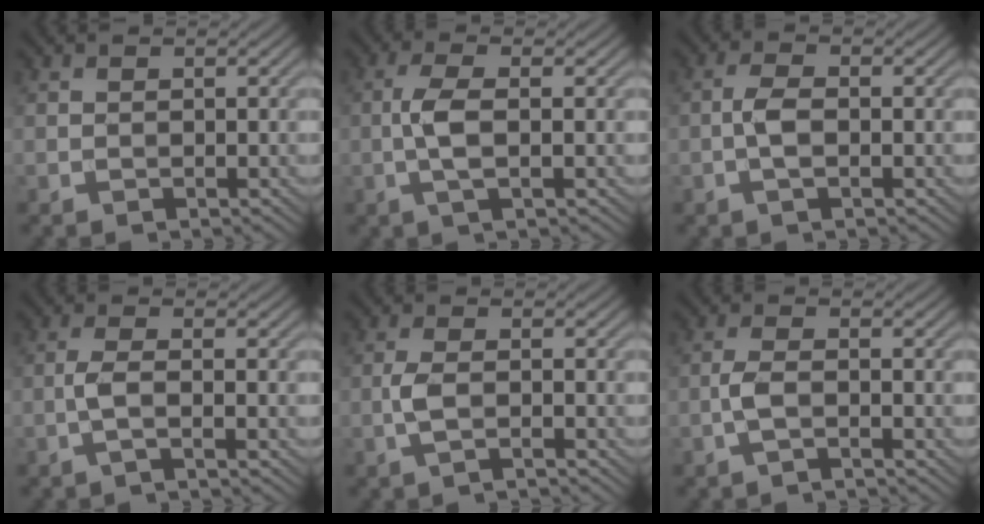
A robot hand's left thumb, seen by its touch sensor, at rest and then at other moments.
{"total": 4.1, "force": [-0.5, 1.0, 3.9], "torque": [-0.090, 0.004, -0.016]}
{"total": 2.9, "force": [-0.7, 1.0, 2.6], "torque": [-0.058, 0.004, -0.019]}
{"total": 2.5, "force": [-0.9, 0.3, 2.3], "torque": [-0.053, 0.006, -0.028]}
{"total": 2.8, "force": [-1.1, 0.7, 2.5], "torque": [-0.058, 0.003, -0.030]}
{"total": 2.6, "force": [-1.2, 0.7, 2.2], "torque": [-0.051, 0.005, -0.032]}